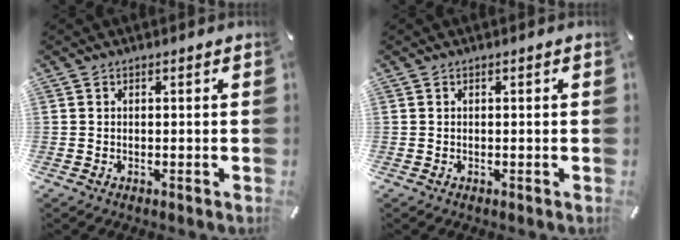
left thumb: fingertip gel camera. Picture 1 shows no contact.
{"total": 0.0}